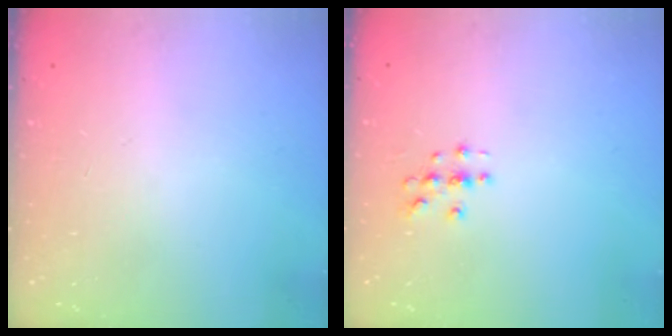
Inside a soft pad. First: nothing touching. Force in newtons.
{"total": 3.2, "press": 3.2, "slide": 0.2}